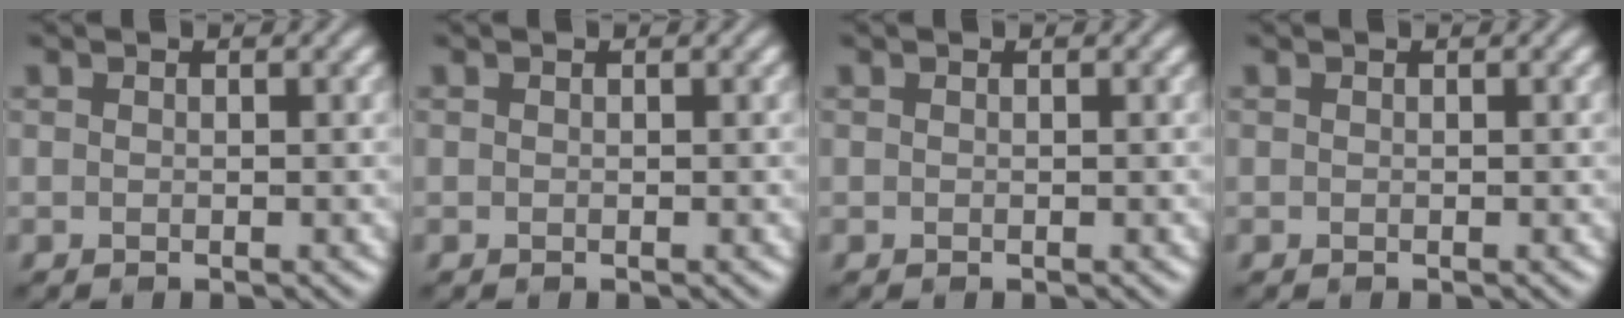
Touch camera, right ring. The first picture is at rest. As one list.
[{"total": 0.0}, {"total": 0.0}, {"total": 0.0}]